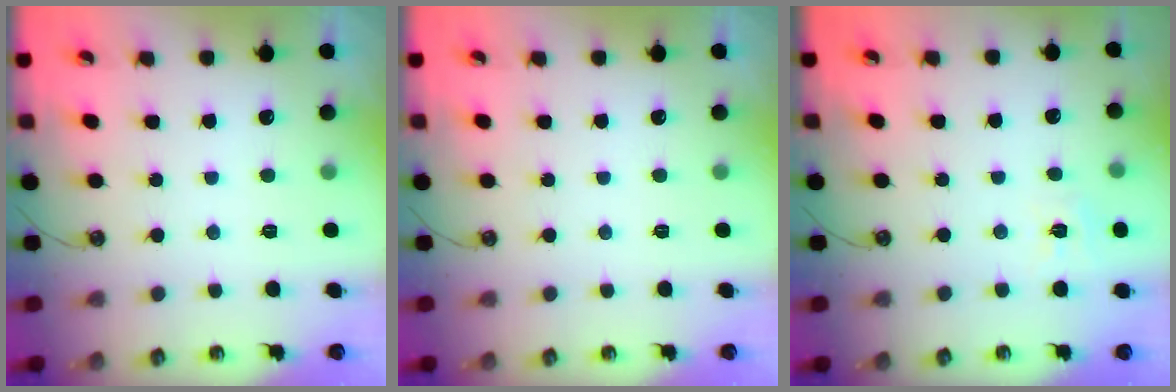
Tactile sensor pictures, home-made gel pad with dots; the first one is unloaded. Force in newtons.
{"total": 0.0}
{"total": 5.3, "press": 5.2, "slide": 0.7}